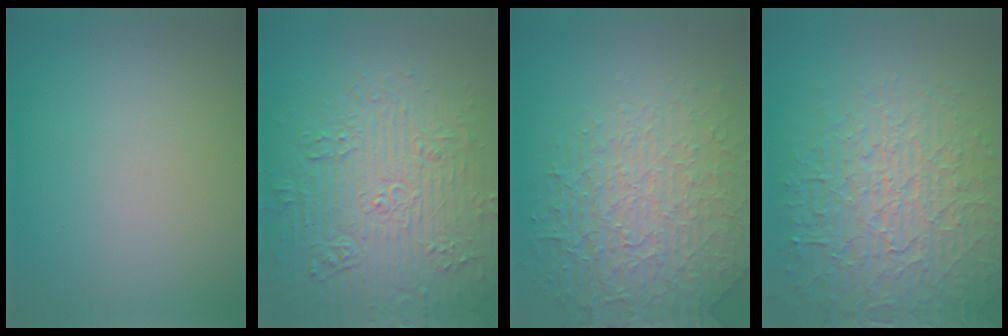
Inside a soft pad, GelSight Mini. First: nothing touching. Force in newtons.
{"total": 7.8, "press": 7.6, "slide": 1.9}
{"total": 6.8, "press": 5.5, "slide": 4.1}
{"total": 7.2, "press": 7.0, "slide": 1.7}